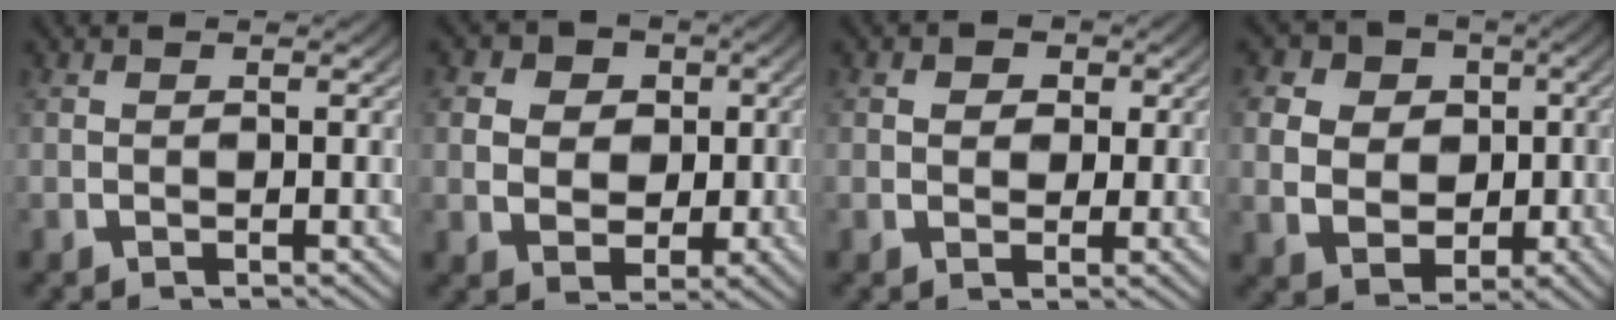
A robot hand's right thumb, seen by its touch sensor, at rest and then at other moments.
{"total": 8.0, "force": [0.7, 6.6, 4.5], "torque": [-0.086, -0.030, 0.022]}
{"total": 3.5, "force": [0.9, 2.9, 1.7], "torque": [-0.020, -0.013, 0.015]}
{"total": 11.0, "force": [0.1, 9.0, 6.4], "torque": [-0.137, -0.046, 0.014]}